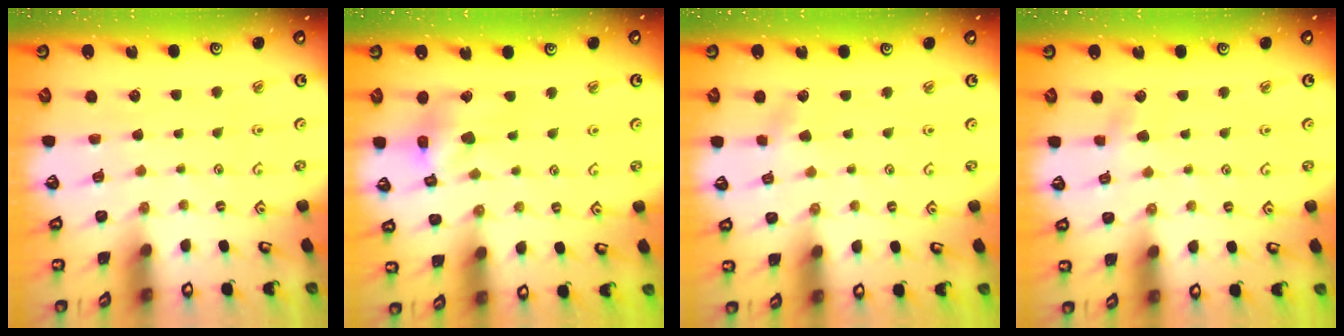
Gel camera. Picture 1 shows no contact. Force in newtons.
{"total": 13.1, "press": 13.0, "slide": 2.0}
{"total": 2.0, "press": 1.9, "slide": 0.3}
{"total": 2.8, "press": 2.8, "slide": 0.6}